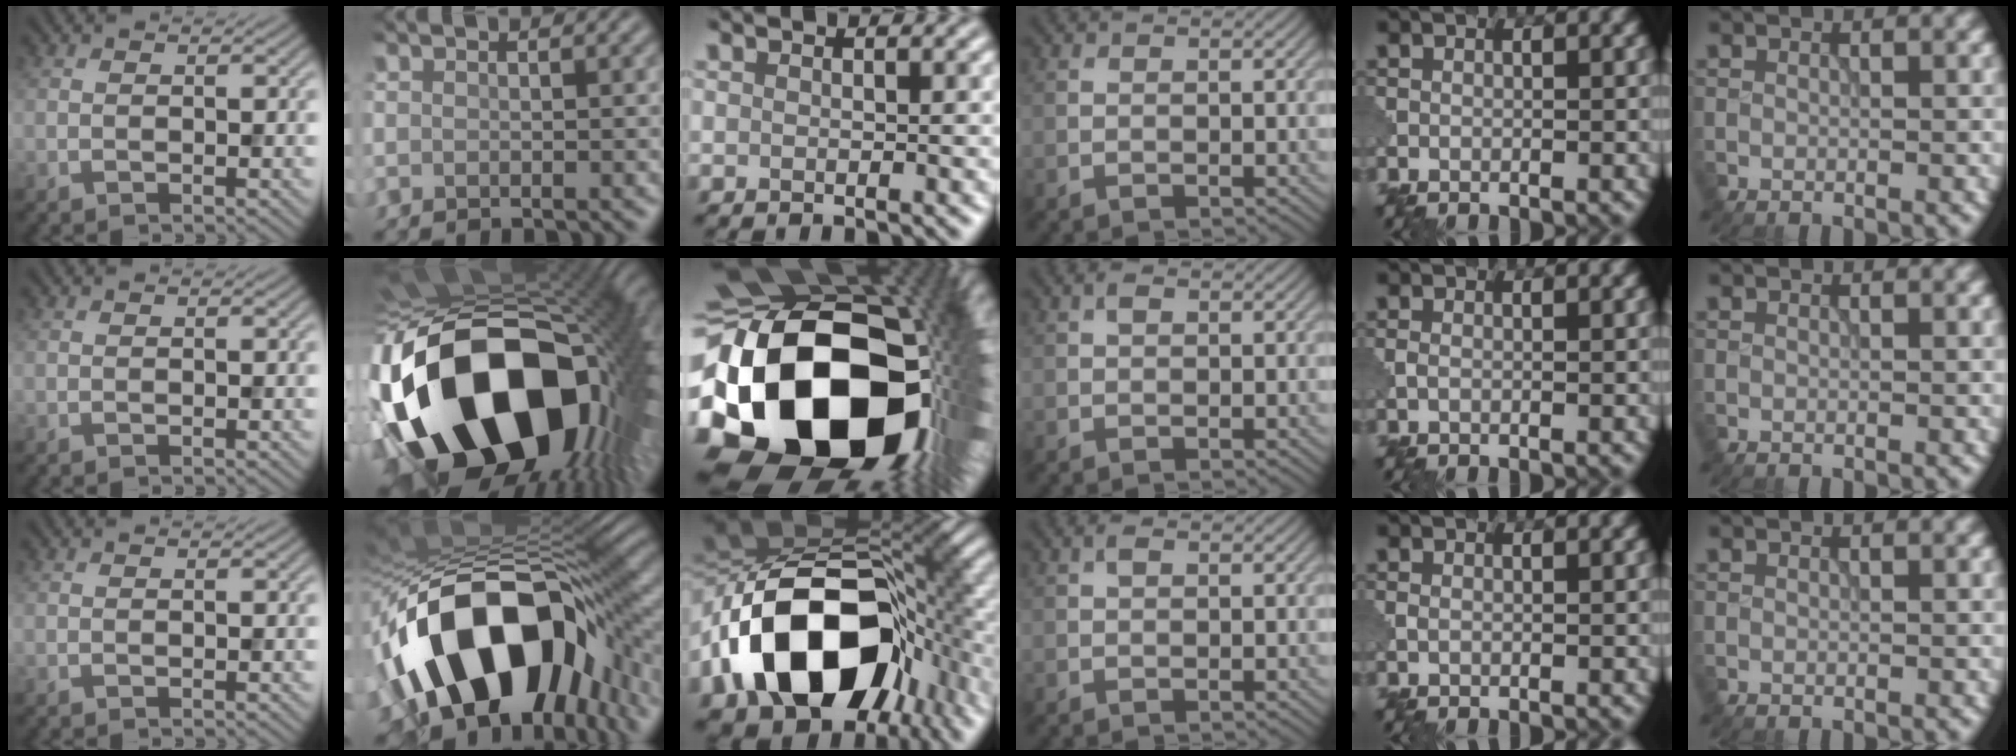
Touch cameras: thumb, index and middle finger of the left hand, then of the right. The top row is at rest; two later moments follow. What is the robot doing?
{"motion": "disassemble", "object": "puzzle pieces"}